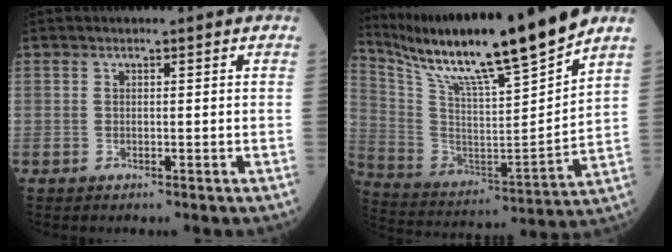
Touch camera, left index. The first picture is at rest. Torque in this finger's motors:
{"motor_torque": [1.01, -1.13, 0.41, 0.19]}